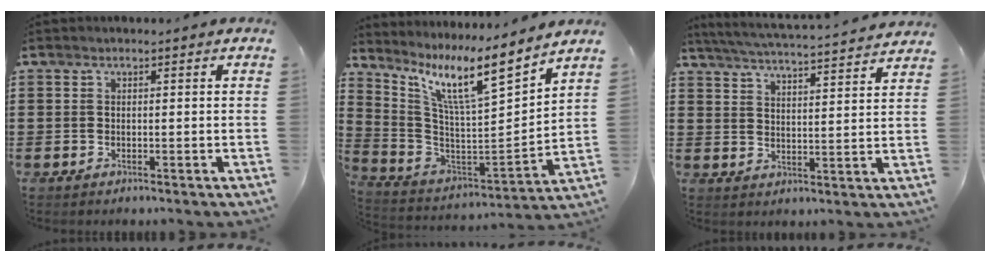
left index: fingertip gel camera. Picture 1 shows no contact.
{"total": 11.4, "force": [7.7, 1.2, 8.4], "torque": [-0.182, -0.051, 0.120]}
{"total": 4.8, "force": [4.6, -0.7, 1.1], "torque": [-0.044, -0.038, 0.076]}